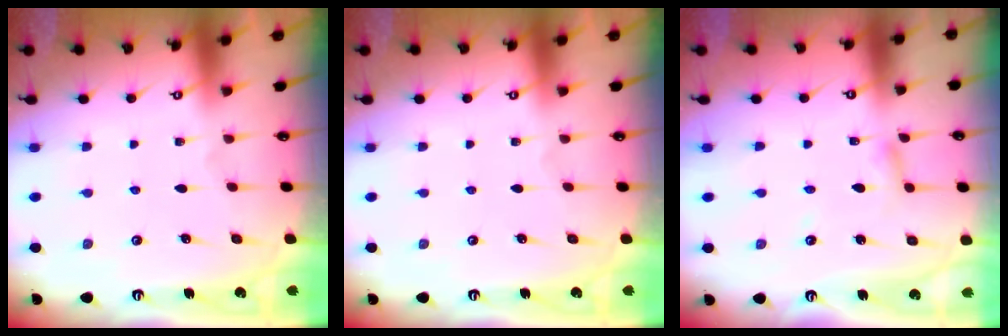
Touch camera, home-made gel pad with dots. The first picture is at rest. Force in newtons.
{"total": 0.0}
{"total": 2.6, "press": 2.6, "slide": 0.2}